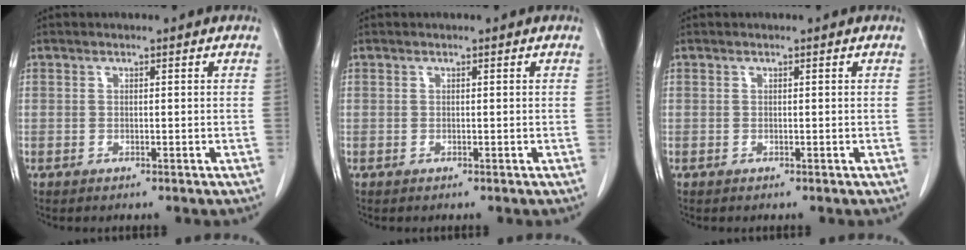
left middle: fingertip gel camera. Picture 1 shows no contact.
{"total": 0.0}
{"total": 0.0}